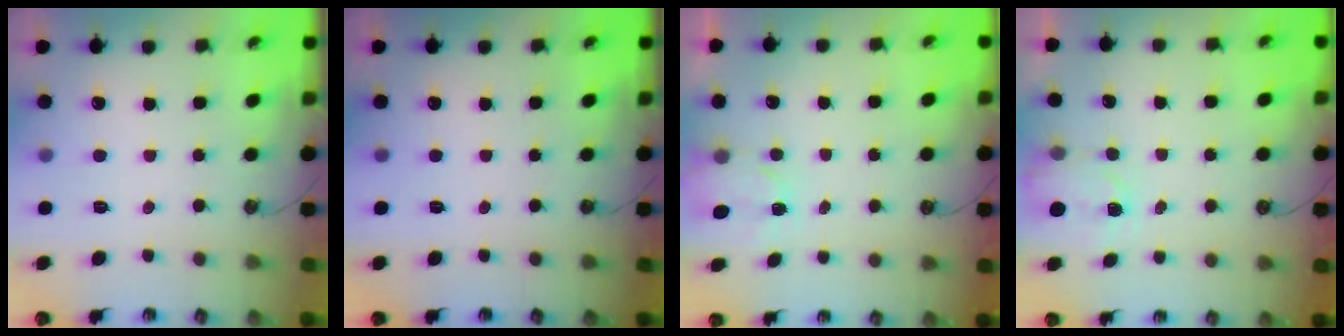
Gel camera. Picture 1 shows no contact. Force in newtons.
{"total": 0.0}
{"total": 2.6, "press": 2.6, "slide": 0.4}
{"total": 2.6, "press": 2.6, "slide": 0.4}